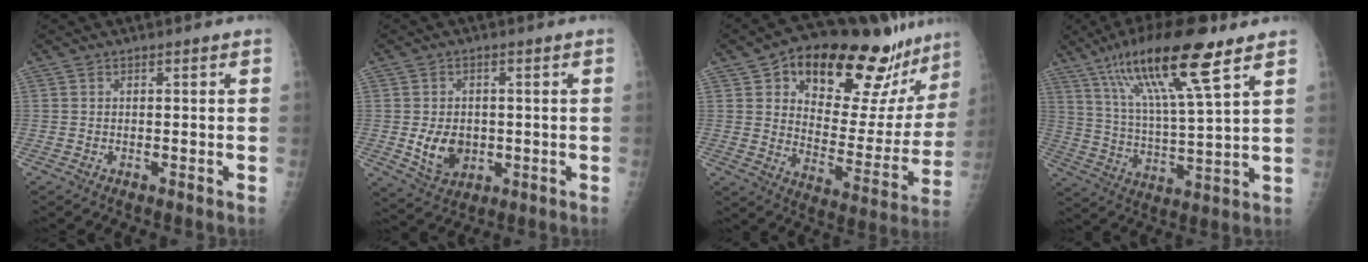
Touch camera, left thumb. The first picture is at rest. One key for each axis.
{"total": 7.2, "fx": -0.7, "fy": 5.5, "fz": 4.6, "tx": -0.058, "ty": -0.006, "tz": 0.002}
{"total": 26.8, "fx": 18.7, "fy": 11.2, "fz": 15.5, "tx": -0.173, "ty": -0.072, "tz": 0.269}
{"total": 18.5, "fx": 10.9, "fy": 3.2, "fz": 14.6, "tx": -0.258, "ty": -0.036, "tz": 0.199}